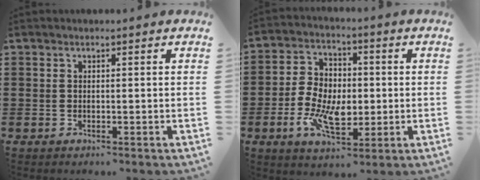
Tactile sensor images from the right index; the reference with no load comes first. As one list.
[{"total": 8.6, "force": [-1.8, 5.6, 6.3], "torque": [-0.142, 0.011, -0.037]}]